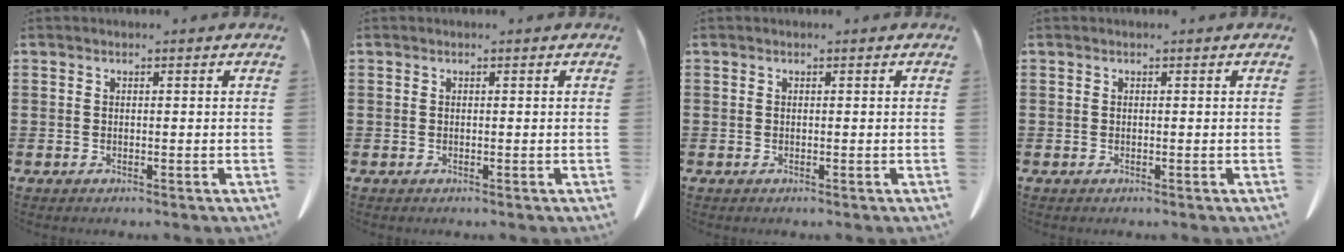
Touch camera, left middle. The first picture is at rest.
{"total": 0.0}
{"total": 0.0}
{"total": 0.0}